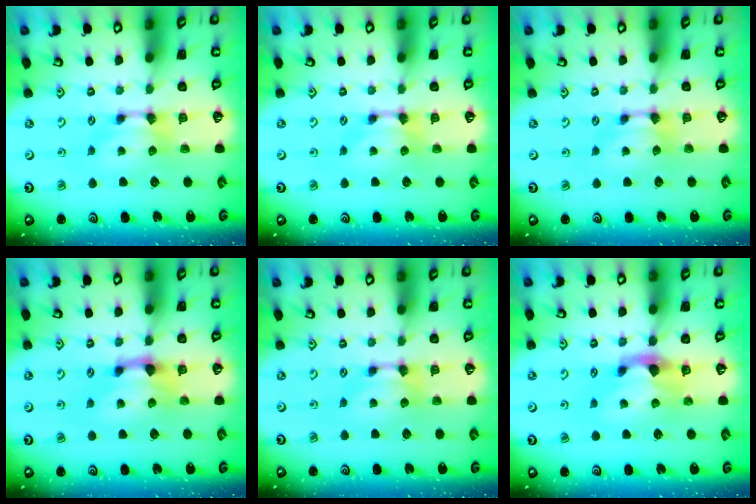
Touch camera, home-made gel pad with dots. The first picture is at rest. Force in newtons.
{"total": 0.0}
{"total": 0.0}
{"total": 1.7, "press": 1.1, "slide": 1.3}
{"total": 0.0}
{"total": 2.2, "press": 1.9, "slide": 1.2}